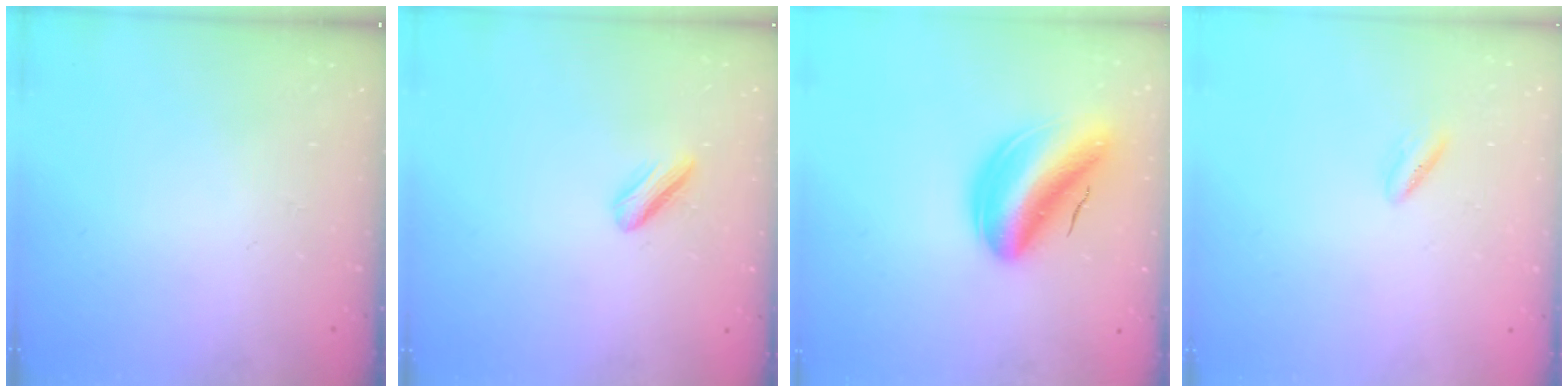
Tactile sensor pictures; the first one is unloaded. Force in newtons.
{"total": 3.7, "press": 3.7, "slide": 0.3}
{"total": 14.1, "press": 13.5, "slide": 3.9}
{"total": 1.6, "press": 1.4, "slide": 0.8}